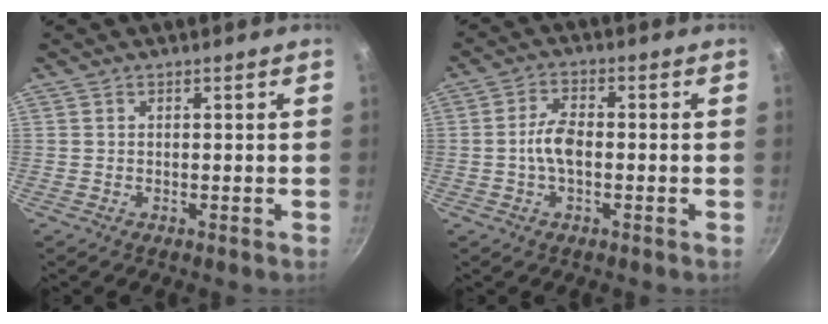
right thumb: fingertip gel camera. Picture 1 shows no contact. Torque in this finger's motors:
{"motor_torque": [0.66, 1.09, 0.75, 0.21, 0.02]}